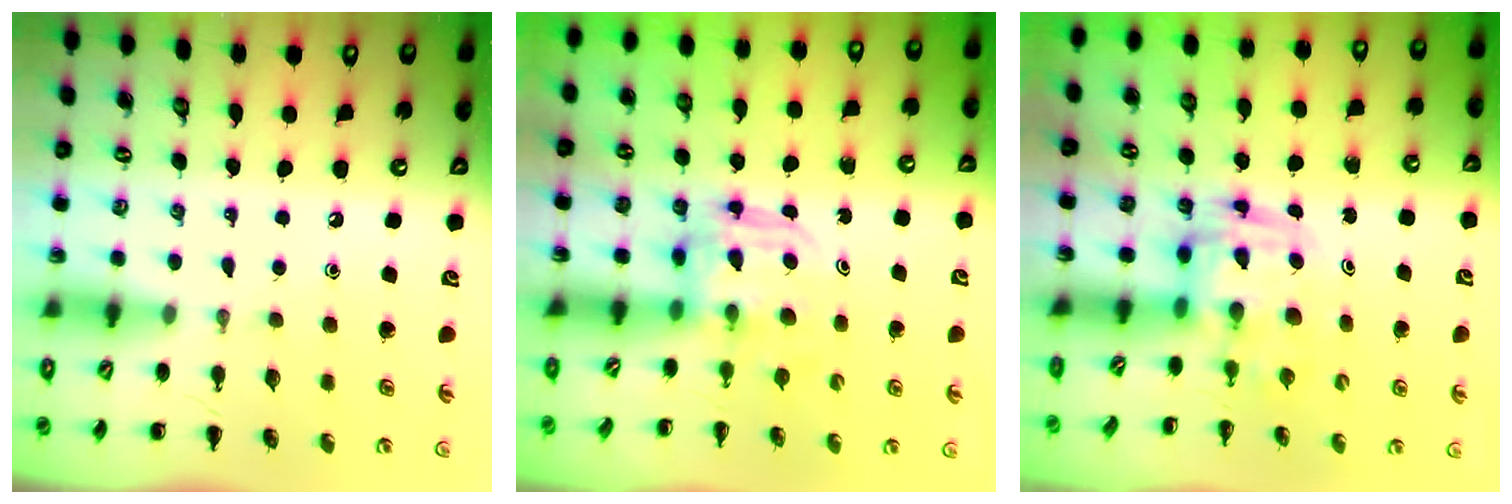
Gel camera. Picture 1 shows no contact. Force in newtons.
{"total": 3.6, "press": 3.6, "slide": 0.3}
{"total": 2.9, "press": 2.9, "slide": 0.5}